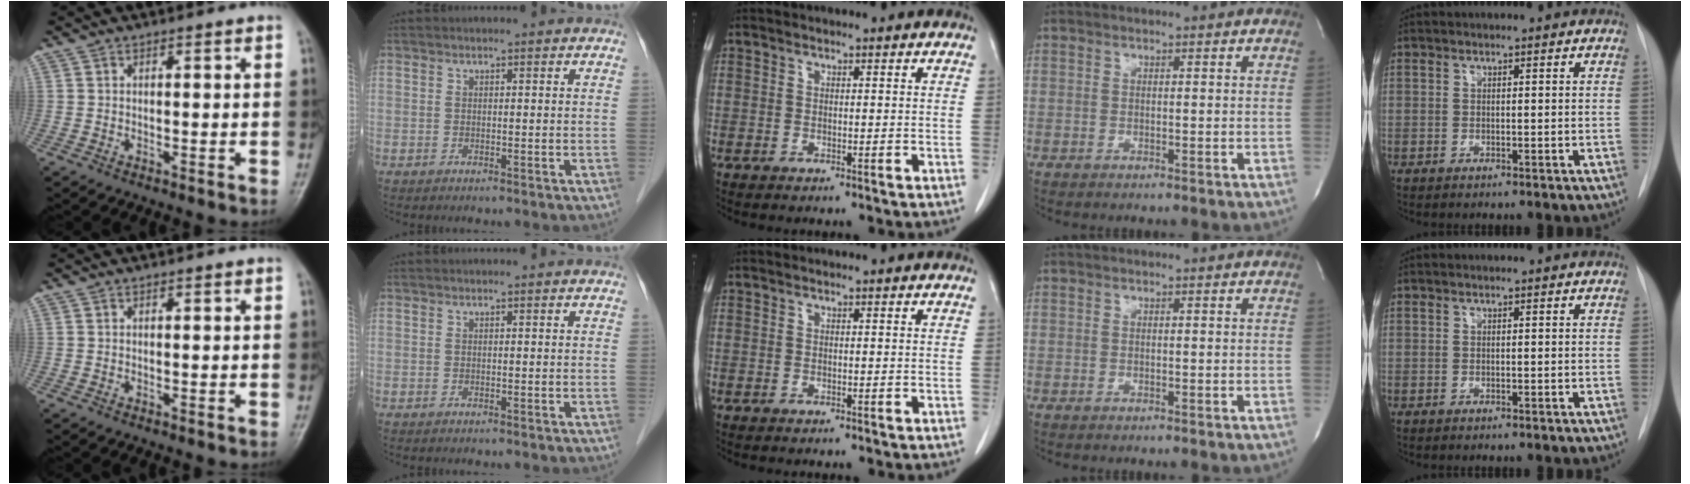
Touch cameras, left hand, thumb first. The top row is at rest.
{}